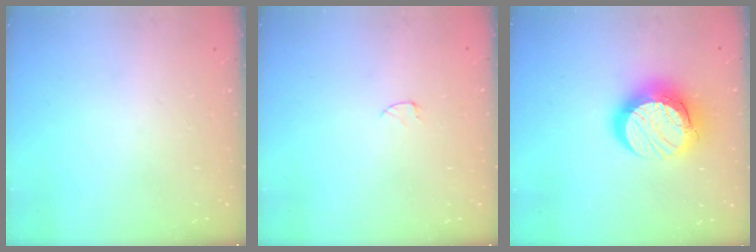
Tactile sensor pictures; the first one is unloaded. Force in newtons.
{"total": 2.5, "press": 2.5, "slide": 0.2}
{"total": 15.8, "press": 15.8, "slide": 1.1}